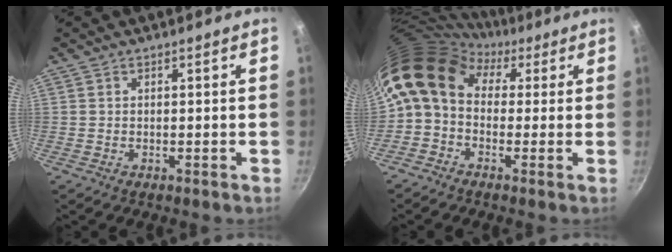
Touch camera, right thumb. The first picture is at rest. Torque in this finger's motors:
{"motor_torque": [2.32, 2.68, 1.14, -0.92, 0.25]}